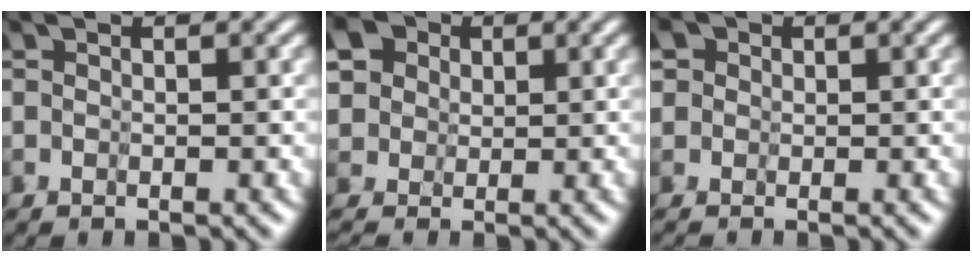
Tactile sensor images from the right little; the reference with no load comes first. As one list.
[{"total": 5.1, "force": [3.3, 3.7, 1.5], "torque": [-0.043, 0.019, 0.012]}, {"total": 2.6, "force": [0.3, 2.6, 0.4], "torque": [-0.027, 0.022, -0.031]}]